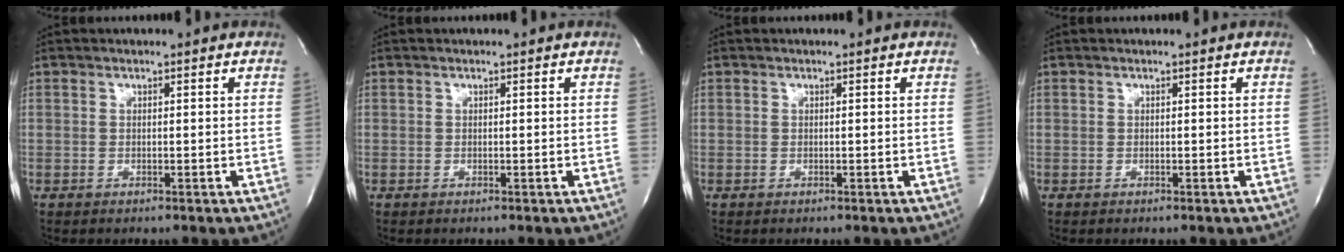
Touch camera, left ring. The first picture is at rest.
{"total": 0.0}
{"total": 0.0}
{"total": 0.0}